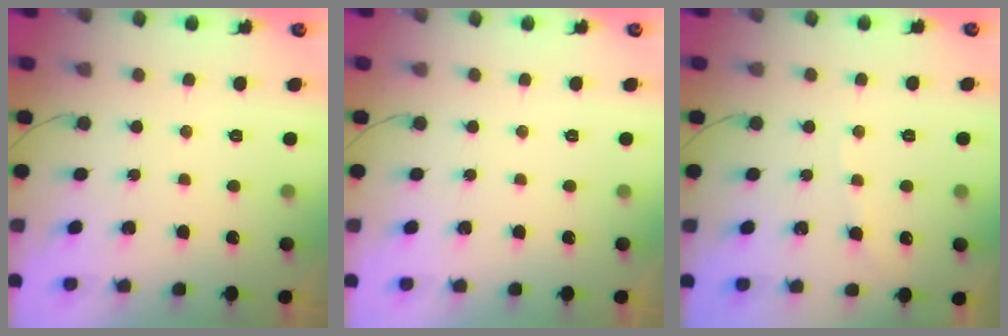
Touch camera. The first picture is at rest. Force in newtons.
{"total": 0.0}
{"total": 2.7, "press": 2.6, "slide": 0.4}